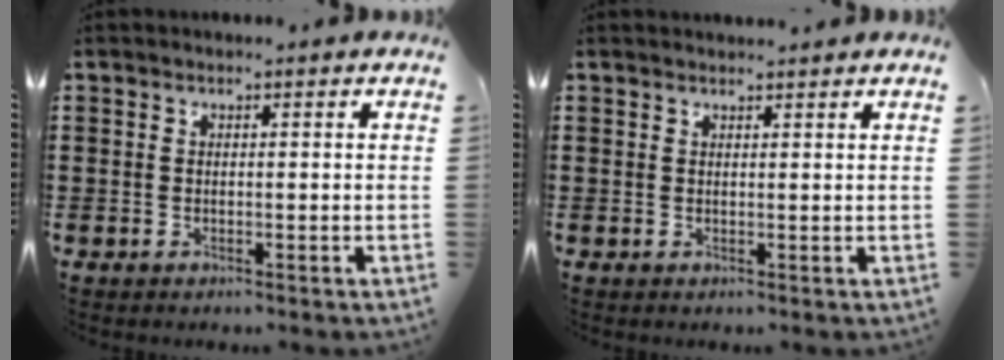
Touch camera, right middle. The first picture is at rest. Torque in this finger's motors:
{"motor_torque": [-0.06, -0.17, -0.14, -0.02]}